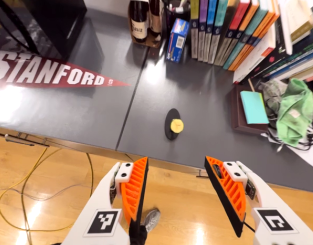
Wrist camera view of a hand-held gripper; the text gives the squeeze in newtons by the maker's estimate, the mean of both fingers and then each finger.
{"total": 0.0}